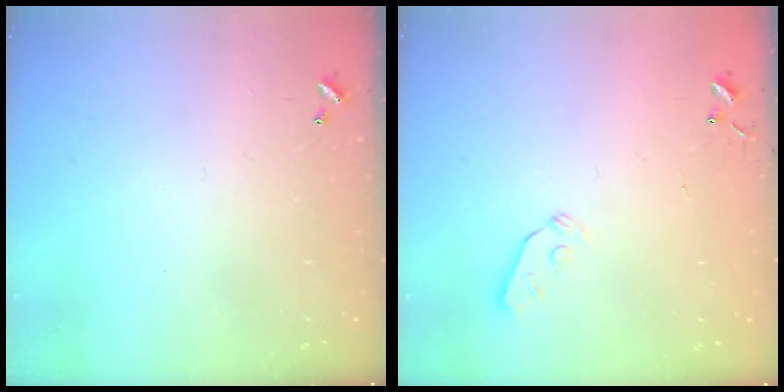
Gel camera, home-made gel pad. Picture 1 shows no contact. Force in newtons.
{"total": 3.3, "press": 3.2, "slide": 0.7}